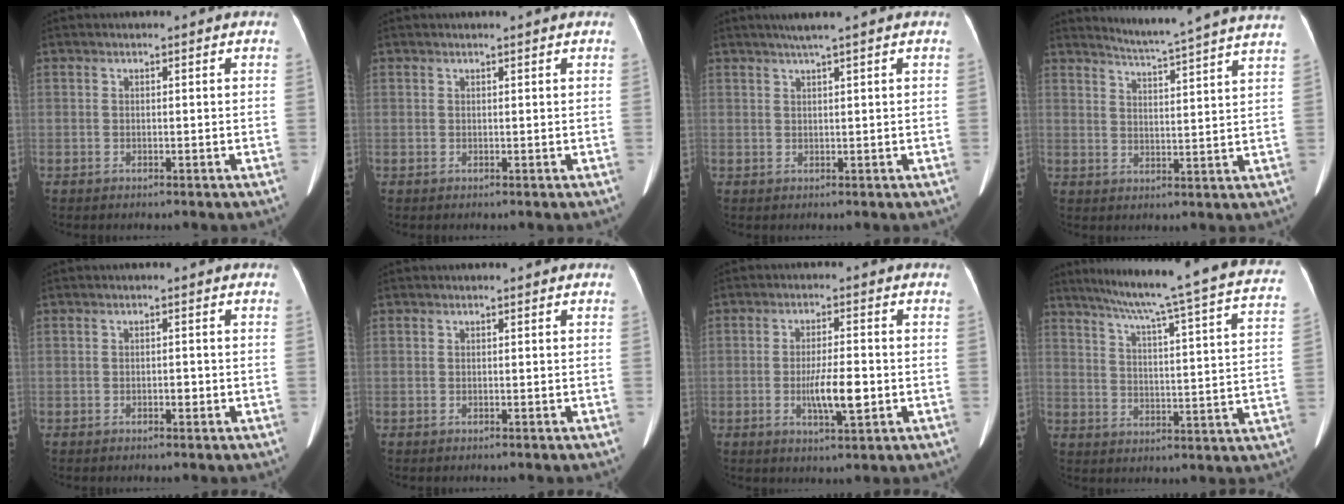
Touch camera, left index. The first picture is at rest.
{"total": 0.9, "force": [0.8, -0.1, 0.4], "torque": [-0.006, 0.007, 0.013]}
{"total": 2.7, "force": [2.0, -0.7, 1.7], "torque": [-0.032, 0.005, 0.039]}
{"total": 15.7, "force": [14.6, -1.8, 5.6], "torque": [-0.097, -0.051, 0.180]}
{"total": 1.1, "force": [-0.5, 0.5, 0.9], "torque": [-0.012, 0.001, -0.008]}
{"total": 0.0}
{"total": 6.2, "force": [-1.4, 1.0, 6.0], "torque": [-0.110, -0.009, -0.022]}
{"total": 26.7, "force": [22.7, 0.4, 14.1], "torque": [-0.213, -0.043, 0.278]}